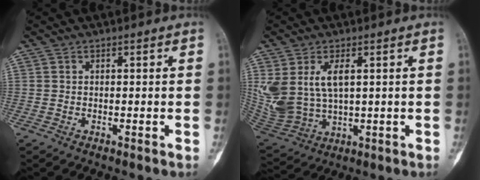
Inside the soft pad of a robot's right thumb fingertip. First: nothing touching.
{"total": 13.6, "force": [3.4, 7.9, 10.5], "torque": [-0.229, -0.014, 0.086]}